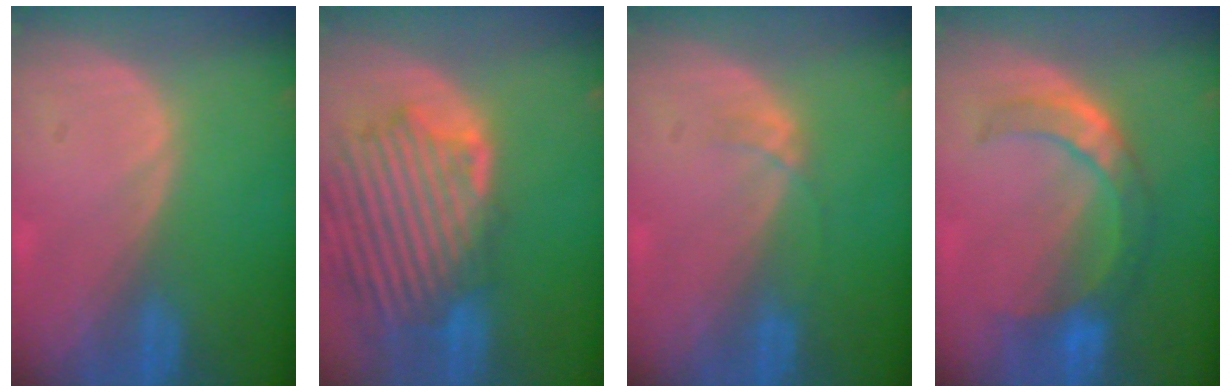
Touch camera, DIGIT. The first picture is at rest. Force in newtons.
{"total": 13.1, "press": 11.4, "slide": 6.4}
{"total": 1.3, "press": 1.3, "slide": 0.1}
{"total": 7.0, "press": 6.9, "slide": 1.4}